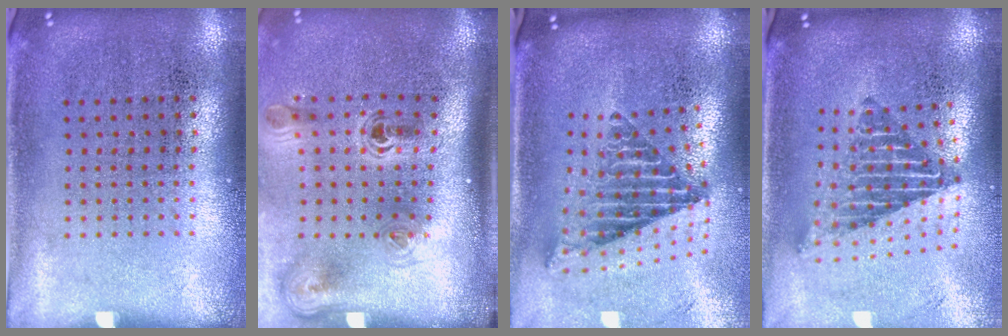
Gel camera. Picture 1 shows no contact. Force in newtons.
{"total": 2.3, "press": 1.5, "slide": 1.8}
{"total": 2.5, "press": 1.6, "slide": 1.9}
{"total": 2.1, "press": 1.6, "slide": 1.3}